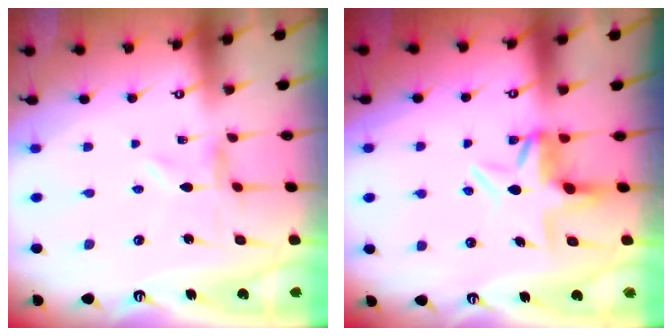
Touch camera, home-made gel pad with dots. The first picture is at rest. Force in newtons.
{"total": 5.9, "press": 5.9, "slide": 0.7}